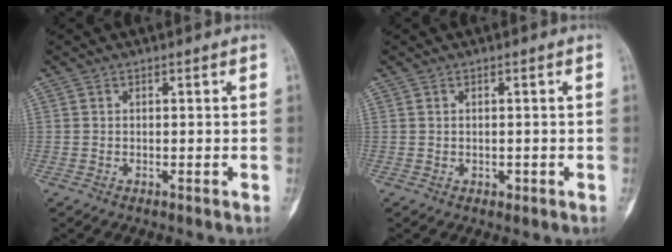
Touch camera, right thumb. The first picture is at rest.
{"total": 0.9, "force": [-0.1, 0.7, 0.5], "torque": [-0.004, -0.001, 0.001]}